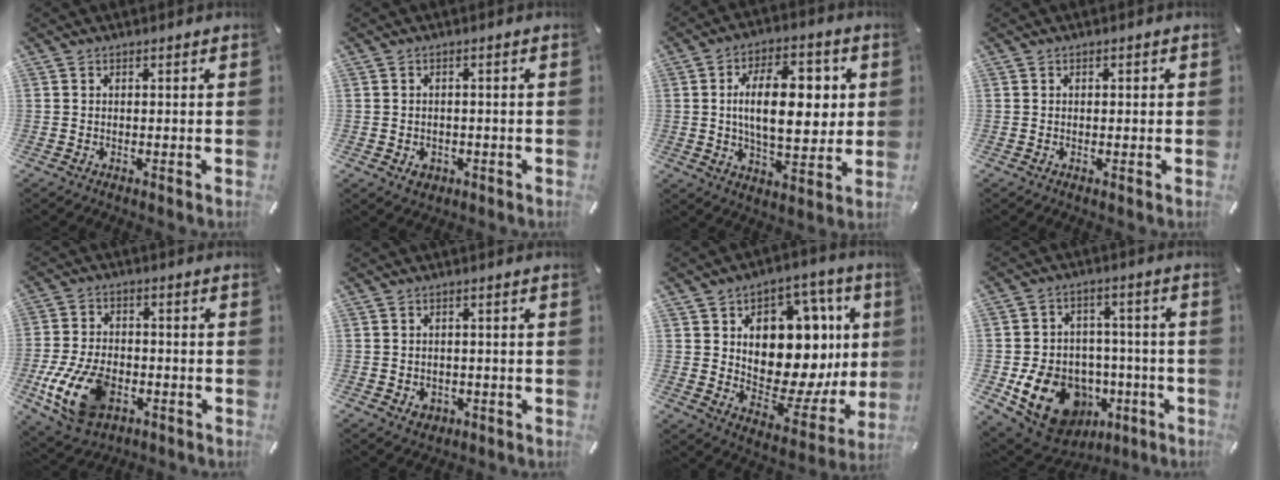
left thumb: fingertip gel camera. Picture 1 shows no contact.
{"total": 3.0, "force": [-1.0, 2.6, 1.2], "torque": [-0.013, 0.000, -0.019]}
{"total": 17.1, "force": [2.4, 9.2, 14.3], "torque": [-0.219, 0.002, 0.036]}
{"total": 0.6, "force": [0.0, 0.5, 0.3], "torque": [-0.006, 0.002, -0.002]}
{"total": 14.4, "force": [-5.0, 9.2, 9.9], "torque": [-0.203, 0.012, -0.086]}
{"total": 3.2, "force": [-0.8, 2.8, 1.3], "torque": [-0.014, 0.002, -0.017]}
{"total": 17.7, "force": [5.0, 11.7, 12.3], "torque": [-0.161, -0.061, 0.083]}
{"total": 17.7, "force": [-6.2, 13.5, 9.5], "torque": [-0.148, 0.031, -0.085]}